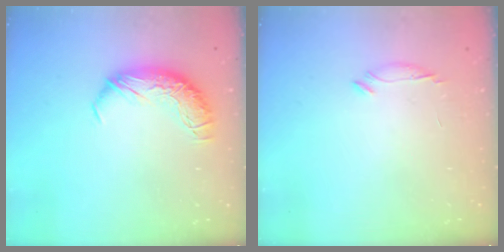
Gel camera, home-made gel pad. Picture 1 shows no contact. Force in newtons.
{"total": 6.5, "press": 6.4, "slide": 1.1}